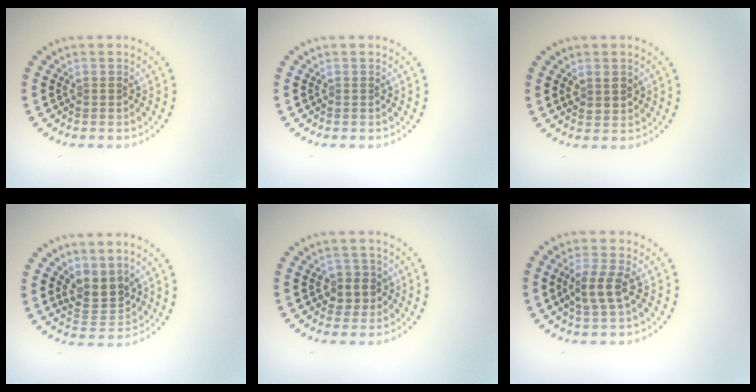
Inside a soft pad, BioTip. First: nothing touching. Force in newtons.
{"total": 0.0}
{"total": 1.6, "press": 1.5, "slide": 0.6}
{"total": 3.2, "press": 2.8, "slide": 1.5}
{"total": 2.4, "press": 2.1, "slide": 1.0}
{"total": 2.8, "press": 2.6, "slide": 1.0}